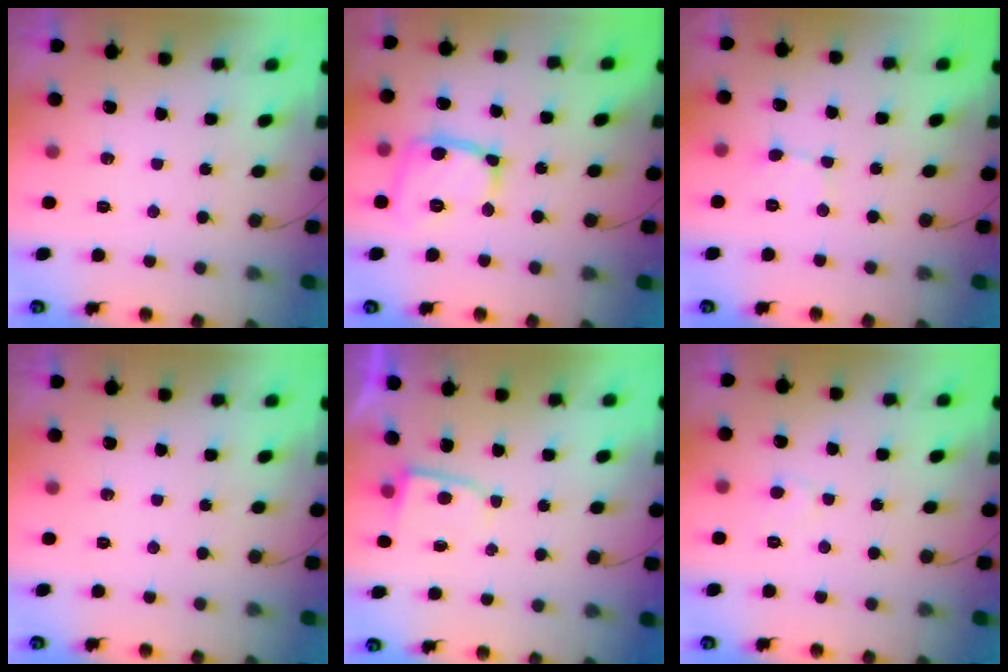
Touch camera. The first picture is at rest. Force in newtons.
{"total": 14.1, "press": 14.1, "slide": 1.0}
{"total": 0.9, "press": 0.9, "slide": 0.1}
{"total": 0.0}
{"total": 3.2, "press": 3.2, "slide": 0.2}
{"total": 3.7, "press": 3.7, "slide": 0.4}